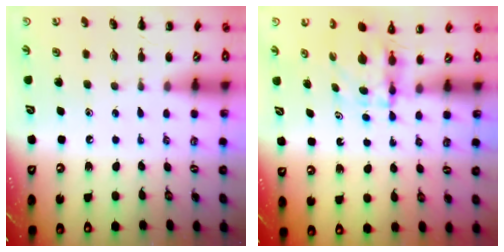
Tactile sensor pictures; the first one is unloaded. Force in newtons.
{"total": 3.9, "press": 3.9, "slide": 0.3}